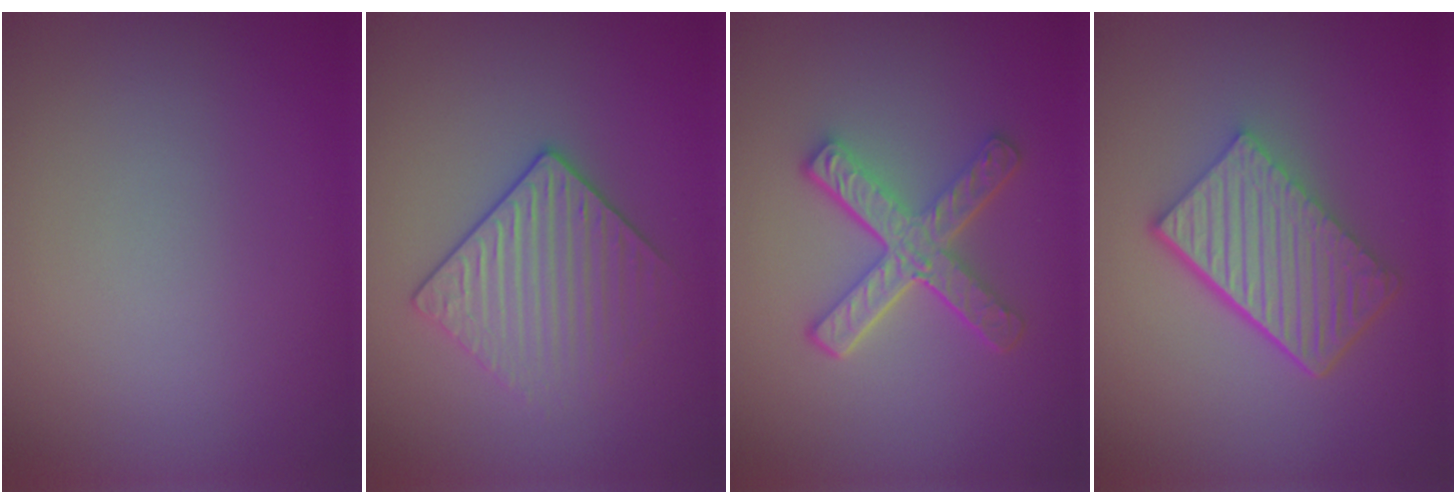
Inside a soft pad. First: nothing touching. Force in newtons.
{"total": 3.2, "press": 3.0, "slide": 1.2}
{"total": 5.1, "press": 3.6, "slide": 3.5}
{"total": 6.1, "press": 4.1, "slide": 4.4}